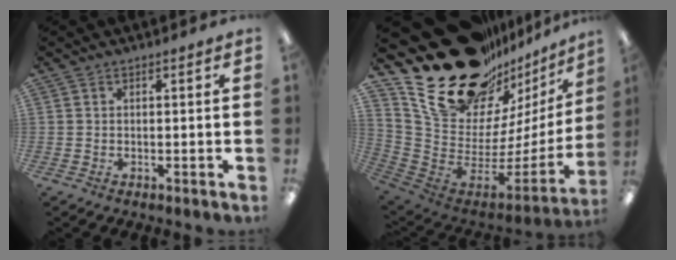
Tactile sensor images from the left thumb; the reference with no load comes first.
{"total": 30.2, "force": [19.9, 16.2, 15.9], "torque": [-0.235, -0.149, 0.396]}